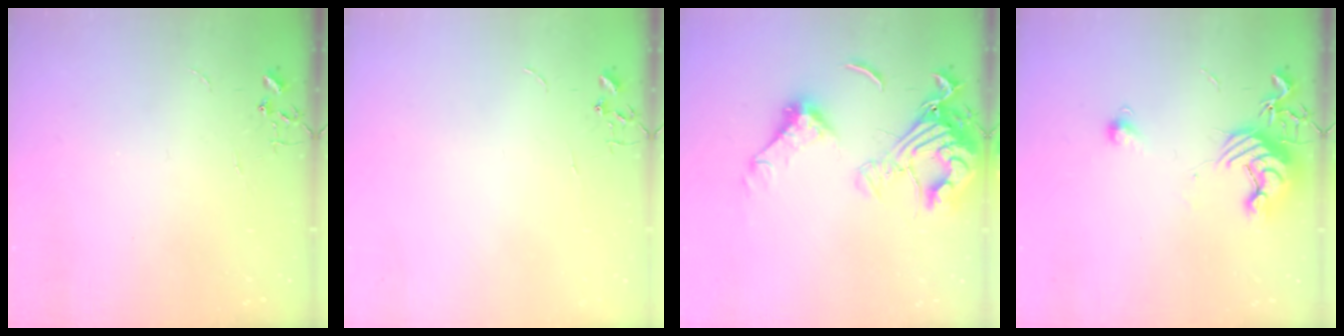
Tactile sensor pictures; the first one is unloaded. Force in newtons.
{"total": 0.0}
{"total": 17.6, "press": 17.5, "slide": 2.0}
{"total": 11.4, "press": 11.4, "slide": 0.8}